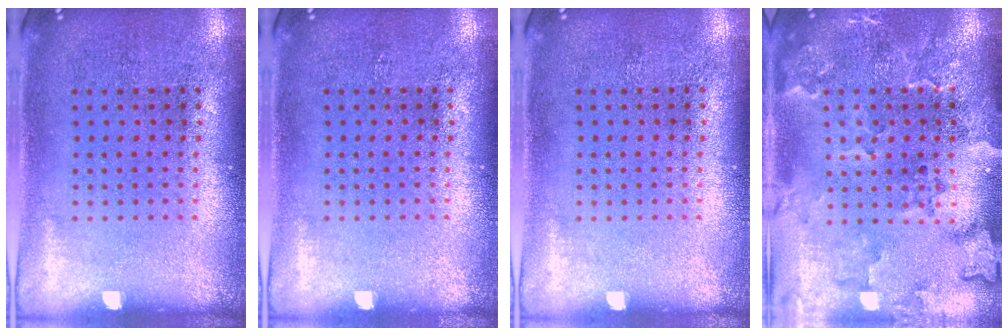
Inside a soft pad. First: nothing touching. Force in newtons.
{"total": 0.0}
{"total": 0.0}
{"total": 2.3, "press": 2.2, "slide": 0.8}